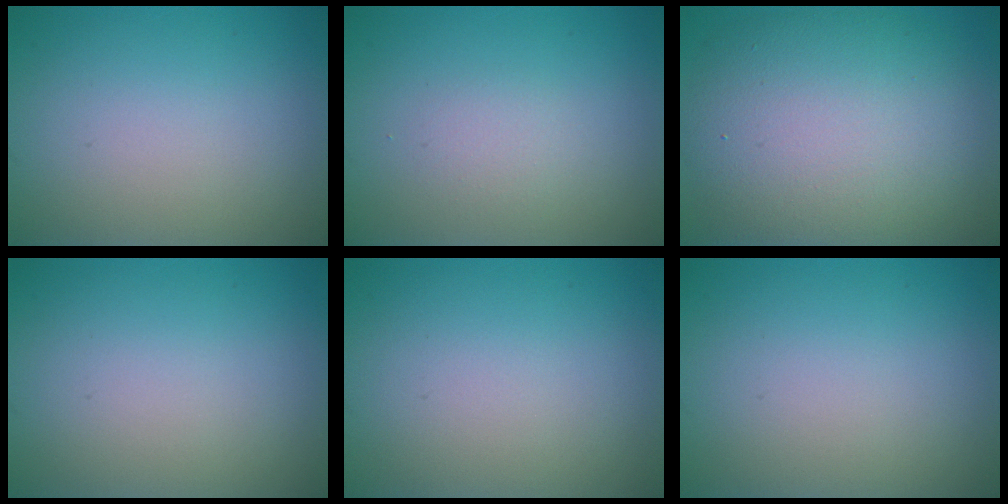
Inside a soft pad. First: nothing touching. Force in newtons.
{"total": 1.2, "press": 1.2, "slide": 0.1}
{"total": 11.7, "press": 11.7, "slide": 0.4}
{"total": 0.0}
{"total": 0.0}
{"total": 0.0}